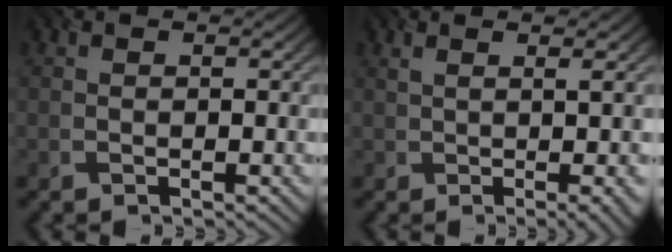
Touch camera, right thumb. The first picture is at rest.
{"total": 4.9, "force": [0.4, 1.2, 4.7], "torque": [-0.057, 0.006, 0.012]}